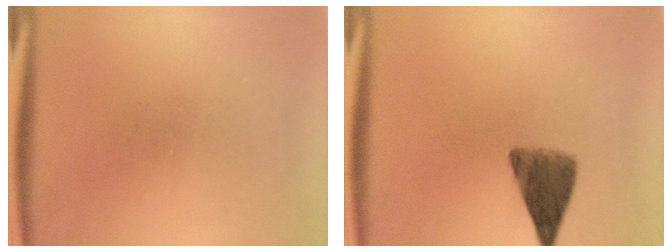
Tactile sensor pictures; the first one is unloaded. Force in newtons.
{"total": 6.4}